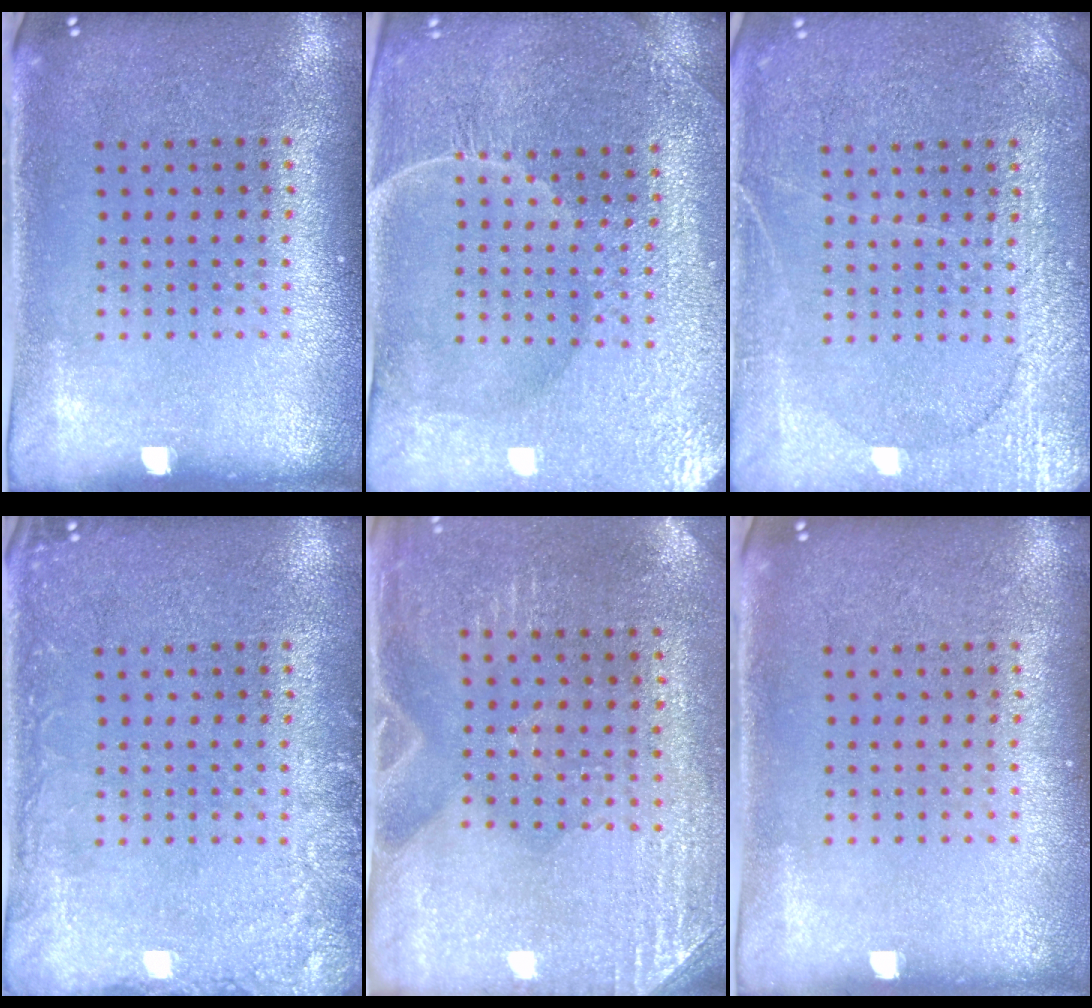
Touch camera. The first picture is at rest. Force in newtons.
{"total": 4.3, "press": 4.2, "slide": 1.1}
{"total": 4.7, "press": 4.7, "slide": 0.6}
{"total": 2.2, "press": 2.1, "slide": 0.2}
{"total": 2.9, "press": 2.6, "slide": 1.1}
{"total": 0.0}